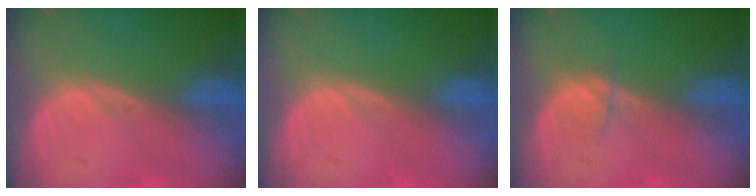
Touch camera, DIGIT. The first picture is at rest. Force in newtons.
{"total": 0.0}
{"total": 1.2, "press": 1.2, "slide": 0.2}